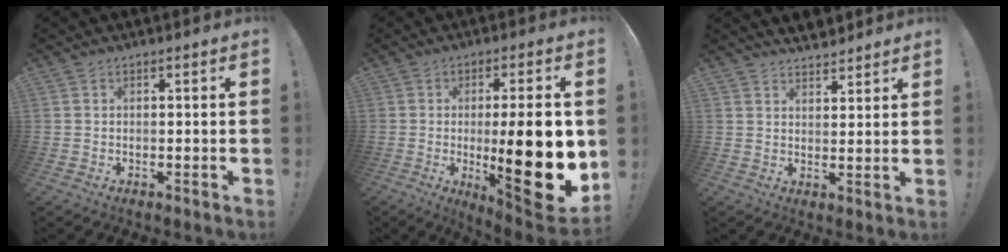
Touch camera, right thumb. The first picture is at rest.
{"total": 22.8, "force": [-2.2, 5.7, 22.0], "torque": [-0.311, -0.016, -0.024]}
{"total": 4.9, "force": [4.5, 1.3, 1.1], "torque": [-0.013, -0.031, 0.083]}